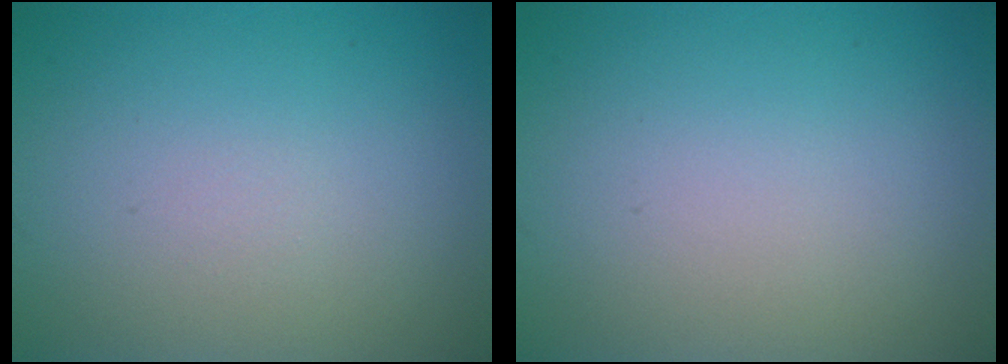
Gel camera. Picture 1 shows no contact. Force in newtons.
{"total": 0.0}